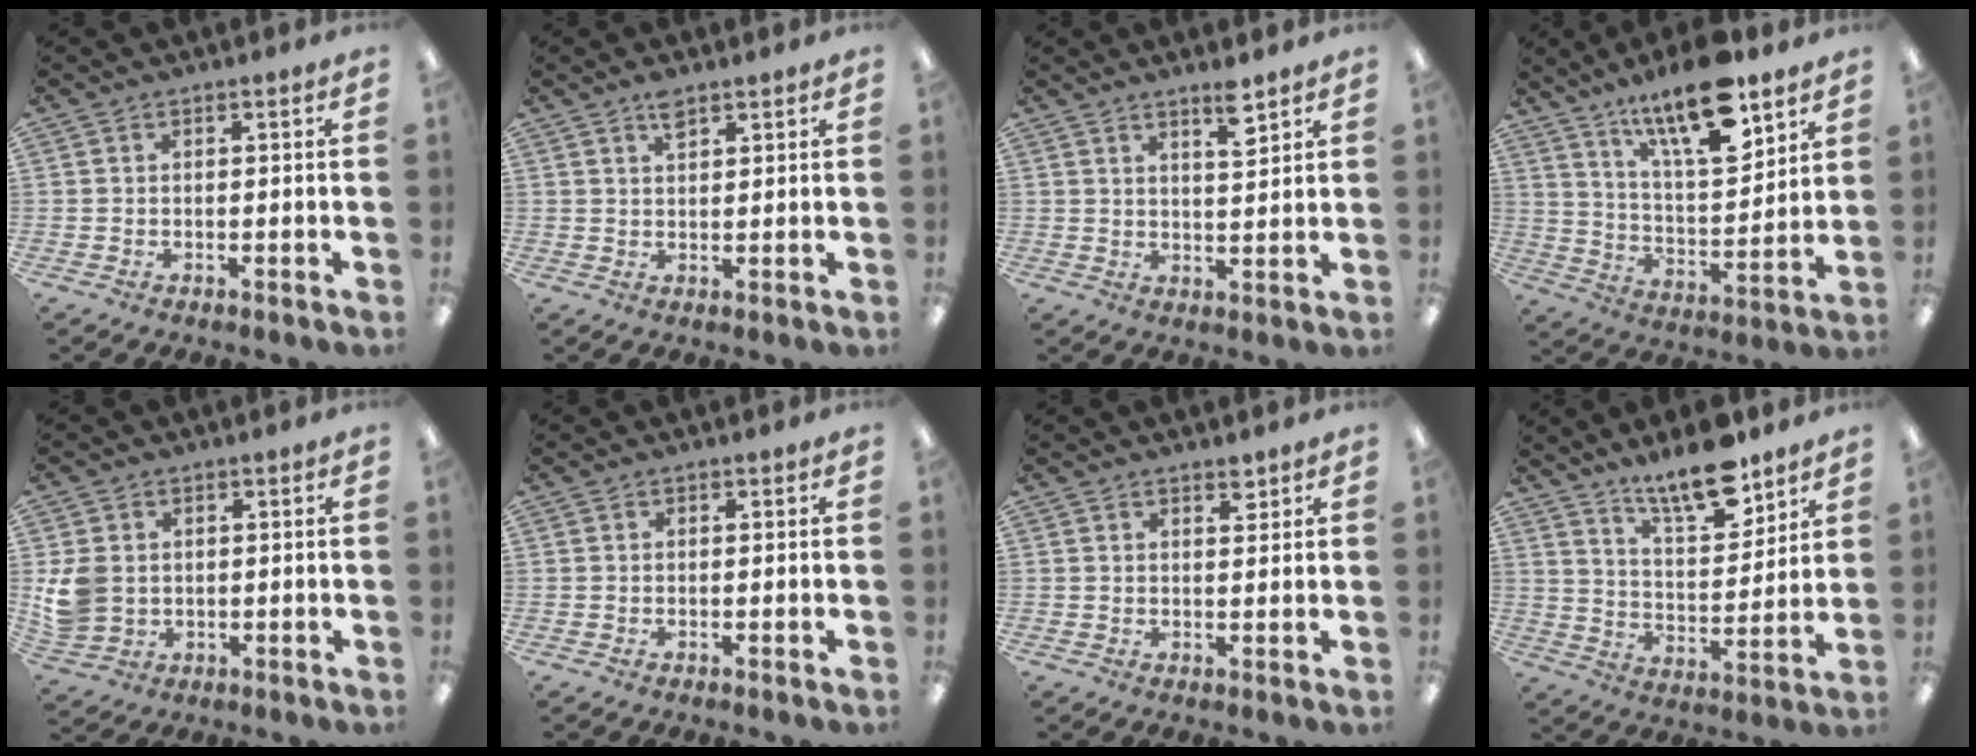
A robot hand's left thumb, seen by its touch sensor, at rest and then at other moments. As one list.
[{"total": 3.0, "force": [2.3, 1.0, 1.8], "torque": [-0.032, -0.001, 0.039]}, {"total": 5.7, "force": [4.3, 1.1, 3.5], "torque": [-0.049, -0.025, 0.067]}, {"total": 18.2, "force": [12.7, 5.6, 11.8], "torque": [-0.197, -0.069, 0.209]}, {"total": 7.1, "force": [1.2, 6.0, 3.6], "torque": [-0.082, 0.008, 0.027]}, {"total": 0.0}, {"total": 2.6, "force": [2.1, 0.9, 1.2], "torque": [-0.009, -0.008, 0.034]}, {"total": 13.7, "force": [10.9, 4.1, 7.3], "torque": [-0.113, -0.066, 0.188]}]